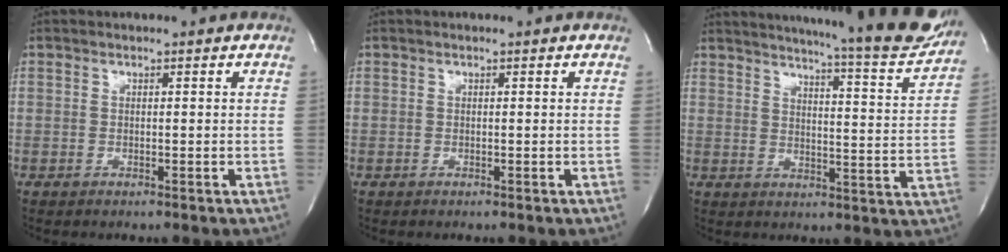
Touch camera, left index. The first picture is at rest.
{"total": 0.0}
{"total": 21.7, "force": [19.7, 0.8, 9.0], "torque": [-0.135, -0.074, 0.235]}